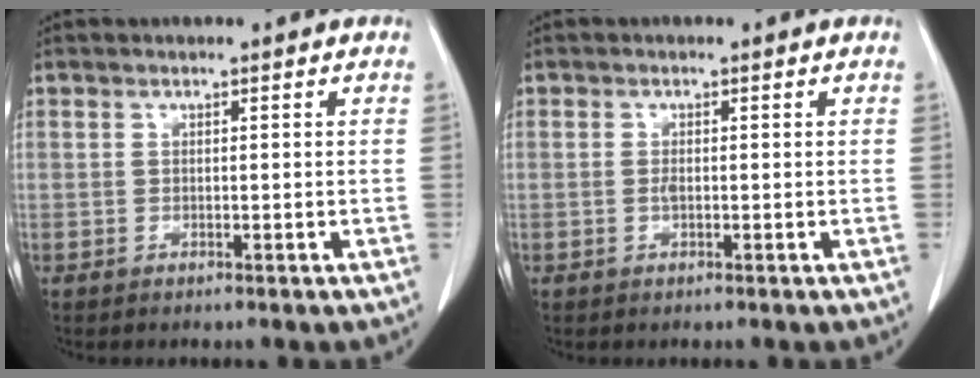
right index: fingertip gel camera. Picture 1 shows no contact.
{"total": 0.8, "force": [-0.1, 0.3, 0.7], "torque": [-0.020, 0.001, 0.000]}